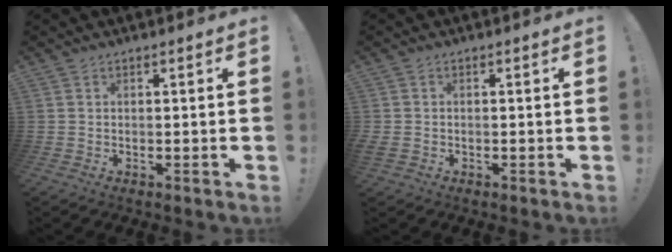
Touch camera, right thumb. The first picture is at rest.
{"total": 1.2, "force": [-0.5, 1.0, 0.4], "torque": [-0.006, 0.003, -0.009]}